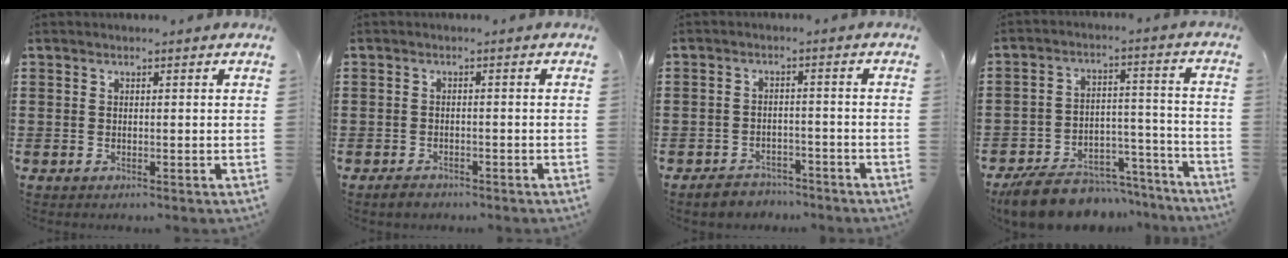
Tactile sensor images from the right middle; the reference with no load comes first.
{"total": 1.5, "force": [-1.3, 0.6, 0.1], "torque": [-0.005, -0.001, -0.029]}
{"total": 3.1, "force": [-2.9, 0.9, -0.2], "torque": [-0.004, 0.002, -0.063]}
{"total": 8.9, "force": [-8.1, 2.9, 2.3], "torque": [-0.035, 0.033, -0.153]}